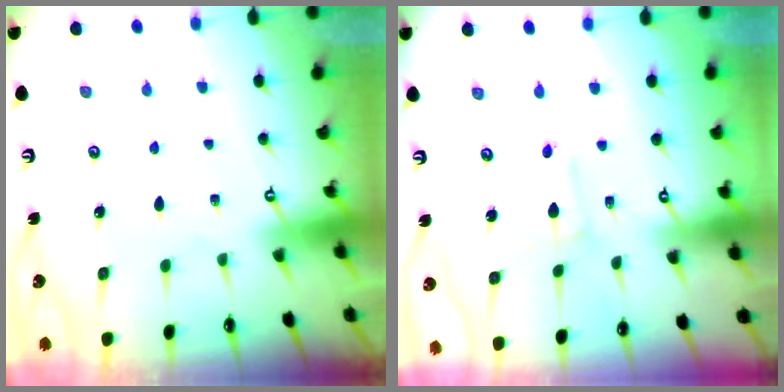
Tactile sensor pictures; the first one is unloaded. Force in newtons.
{"total": 5.4, "press": 5.4, "slide": 0.4}